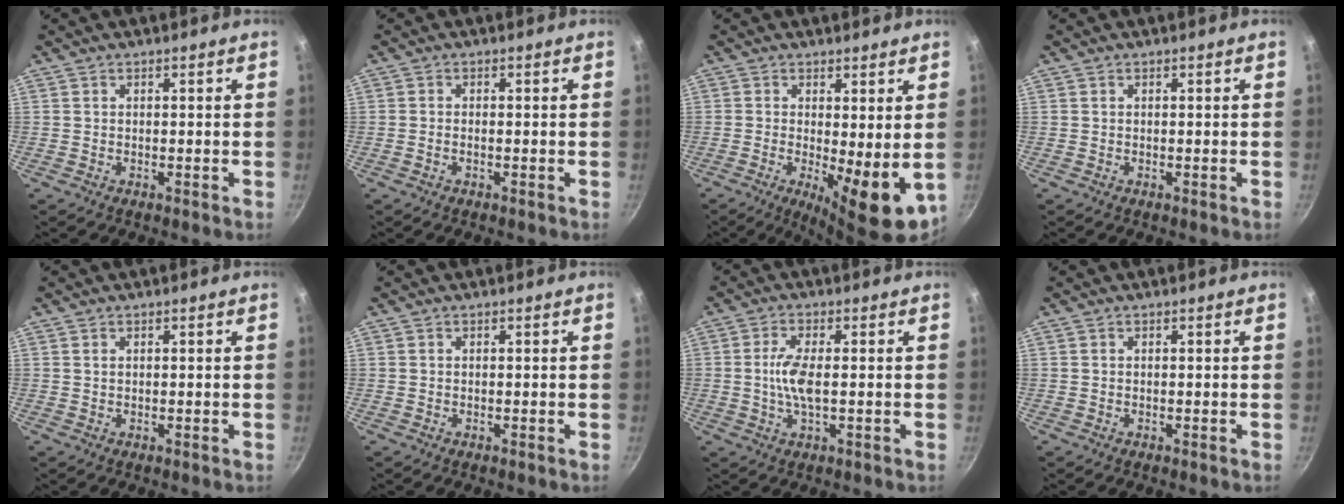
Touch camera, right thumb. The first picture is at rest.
{"total": 0.8, "force": [-0.4, 0.3, 0.6], "torque": [-0.019, 0.006, -0.011]}
{"total": 9.6, "force": [-0.9, 2.8, 9.1], "torque": [-0.123, -0.012, -0.003]}
{"total": 0.0}
{"total": 0.6, "force": [0.3, 0.3, 0.3], "torque": [-0.004, 0.000, 0.007]}
{"total": 0.0}
{"total": 5.6, "force": [0.0, 1.9, 5.3], "torque": [-0.117, 0.002, -0.004]}
{"total": 0.0}